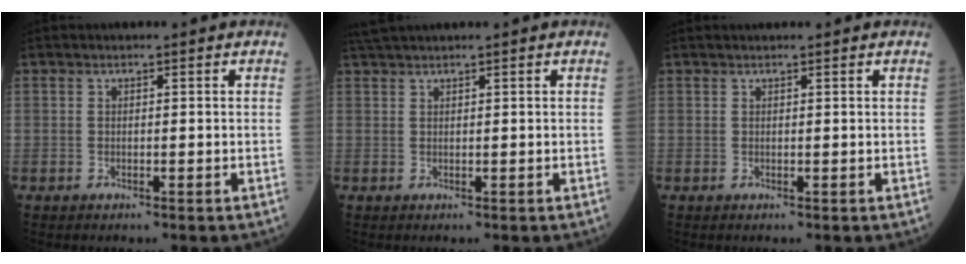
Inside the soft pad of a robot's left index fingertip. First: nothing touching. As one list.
[{"total": 2.4, "force": [2.2, -0.5, 0.9], "torque": [-0.016, 0.023, 0.047]}, {"total": 1.5, "force": [1.4, 0.1, 0.5], "torque": [-0.004, 0.014, 0.021]}]